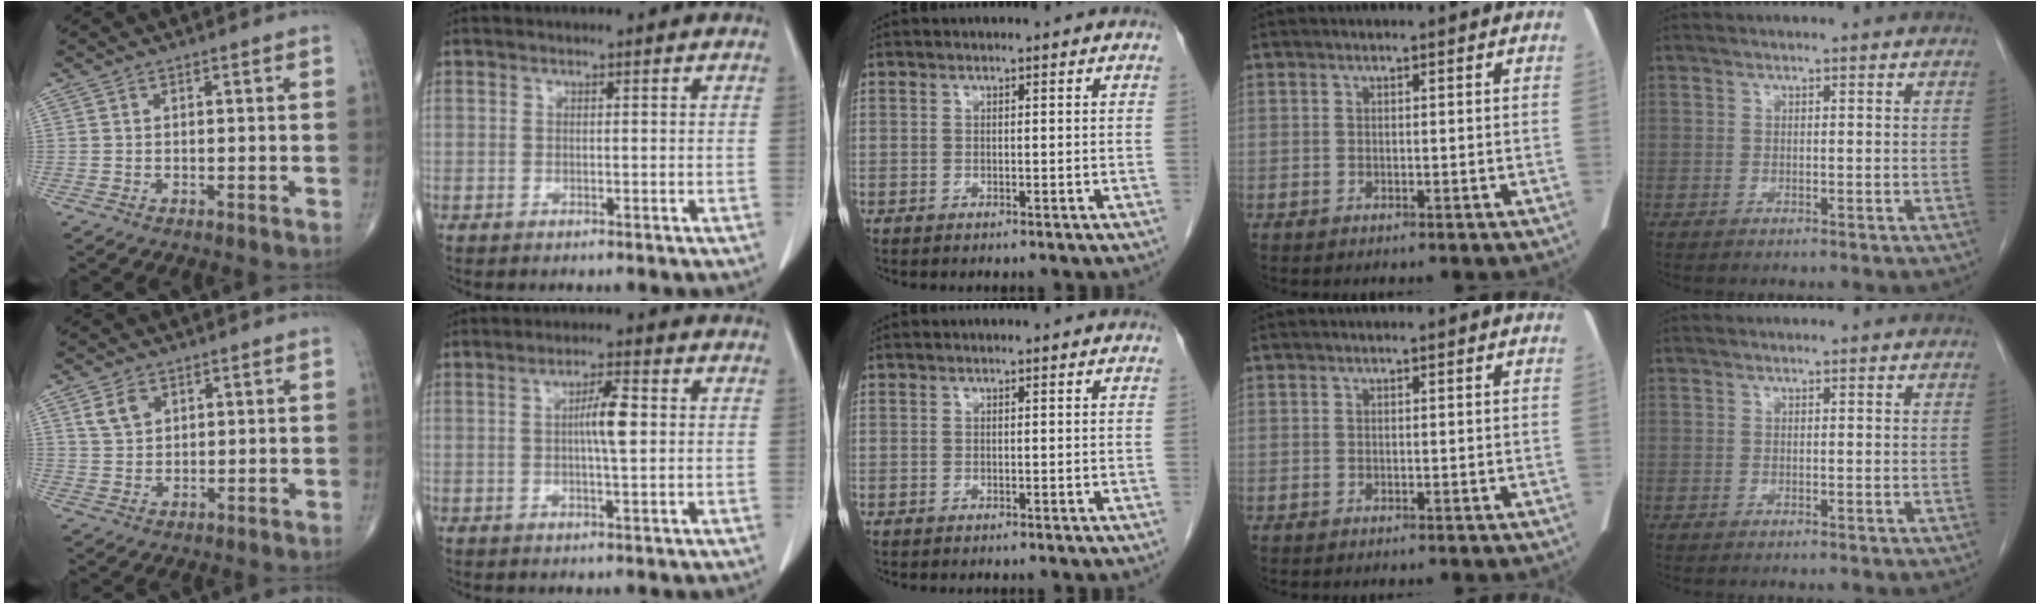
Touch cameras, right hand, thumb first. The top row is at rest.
{"thumb": {"total": 4.3, "force": [2.1, 2.9, 2.3], "torque": [-0.034, -0.006, 0.044]}, "index": {"total": 4.8, "force": [0.5, 0.5, 4.8], "torque": [-0.083, 0.003, 0.006]}}